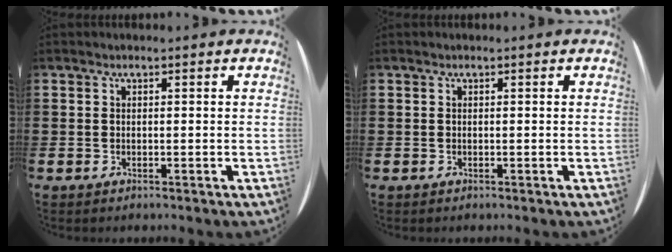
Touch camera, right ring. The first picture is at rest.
{"total": 0.0}